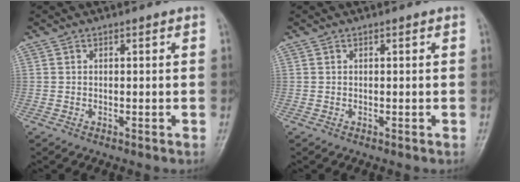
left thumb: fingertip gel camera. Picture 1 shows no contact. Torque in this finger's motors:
{"motor_torque": [0.00, 0.00, 0.03, -0.06, 0.00]}